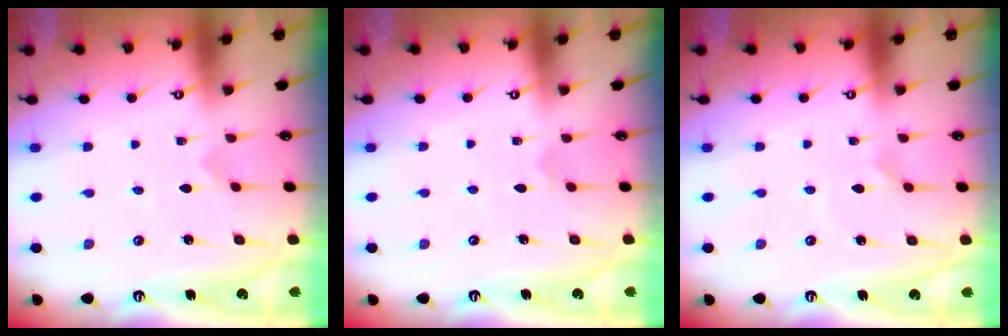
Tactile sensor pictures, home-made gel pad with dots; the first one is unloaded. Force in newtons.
{"total": 3.7, "press": 3.7, "slide": 0.4}
{"total": 2.2, "press": 2.2, "slide": 0.1}